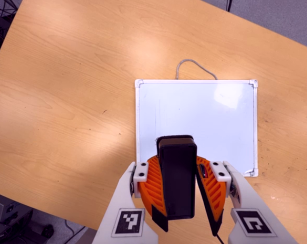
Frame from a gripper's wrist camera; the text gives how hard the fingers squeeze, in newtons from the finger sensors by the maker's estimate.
{"total": 9.0, "left": 9.5, "right": 8.5}